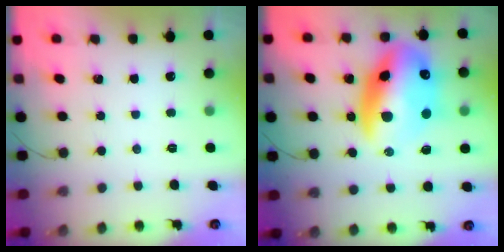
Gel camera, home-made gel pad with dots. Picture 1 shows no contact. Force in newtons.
{"total": 20.6, "press": 20.0, "slide": 5.1}